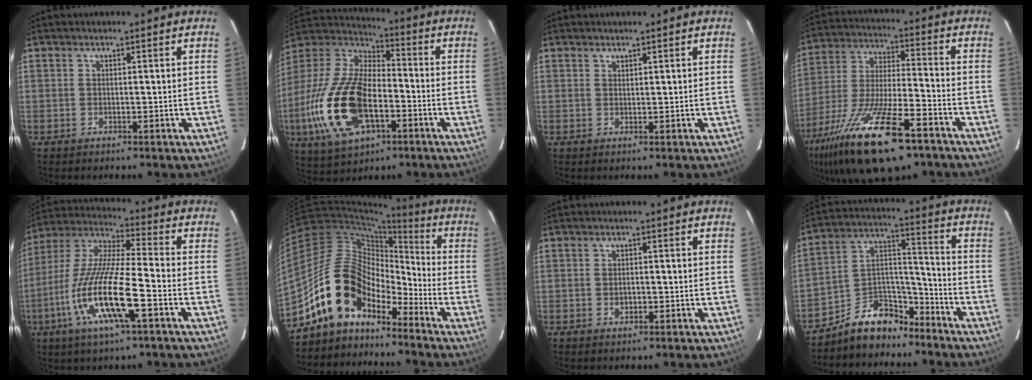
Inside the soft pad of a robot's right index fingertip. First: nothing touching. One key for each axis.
{"total": 22.8, "fx": -7.0, "fy": 11.6, "fz": 18.3, "tx": -0.405, "ty": -0.018, "tz": -0.124}
{"total": 0.6, "fx": 0.6, "fy": 0.1, "fz": 0.1, "tx": -0.001, "ty": 0.002, "tz": 0.013}
{"total": 23.4, "fx": -14.7, "fy": 7.1, "fz": 16.7, "tx": -0.336, "ty": -0.050, "tz": -0.258}
{"total": 17.4, "fx": -6.8, "fy": 2.6, "fz": 15.8, "tx": -0.321, "ty": -0.021, "tz": -0.138}
{"total": 13.0, "fx": -9.7, "fy": 6.6, "fz": 5.6, "tx": -0.097, "ty": 0.029, "tz": -0.181}
{"total": 1.7, "fx": -0.5, "fy": 1.3, "fz": 1.1, "tx": -0.017, "ty": 0.002, "tz": -0.008}
{"total": 11.2, "fx": -8.8, "fy": 6.0, "fz": 3.6, "tx": -0.067, "ty": 0.065, "tz": -0.148}